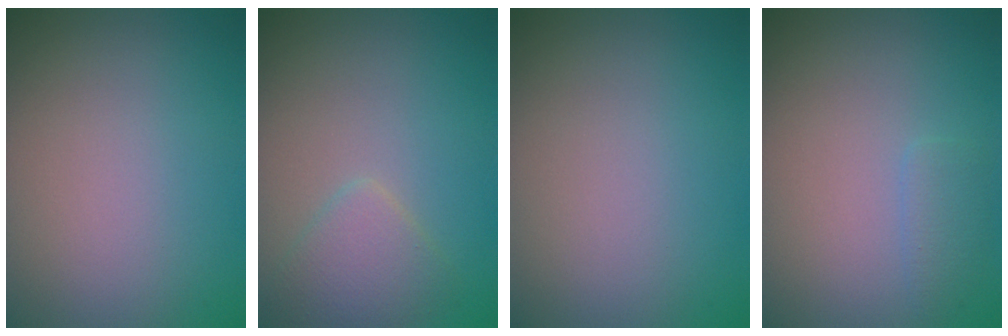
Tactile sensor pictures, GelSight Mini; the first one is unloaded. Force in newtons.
{"total": 2.3, "press": 2.2, "slide": 0.2}
{"total": 0.0}
{"total": 1.3, "press": 1.3, "slide": 0.1}